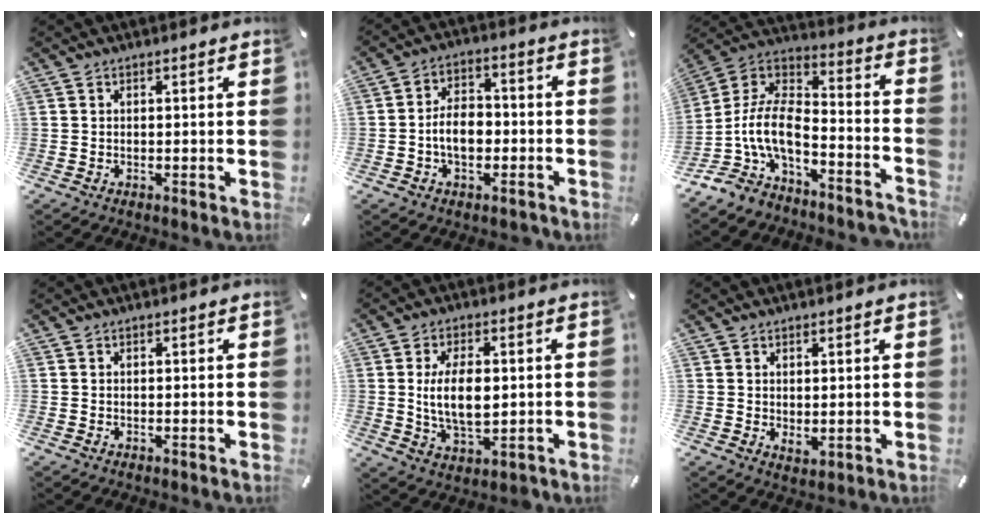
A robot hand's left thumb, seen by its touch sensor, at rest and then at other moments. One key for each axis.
{"total": 8.2, "fx": -2.2, "fy": 5.6, "fz": 5.5, "tx": -0.105, "ty": 0.021, "tz": -0.038}
{"total": 11.6, "fx": -4.6, "fy": 6.8, "fz": 8.2, "tx": -0.186, "ty": -0.006, "tz": -0.089}
{"total": 0.0}
{"total": 10.7, "fx": 0.1, "fy": 5.9, "fz": 8.9, "tx": -0.170, "ty": 0.002, "tz": 0.000}
{"total": 1.8, "fx": 0.9, "fy": 1.1, "fz": 1.0, "tx": -0.013, "ty": -0.003, "tz": 0.015}